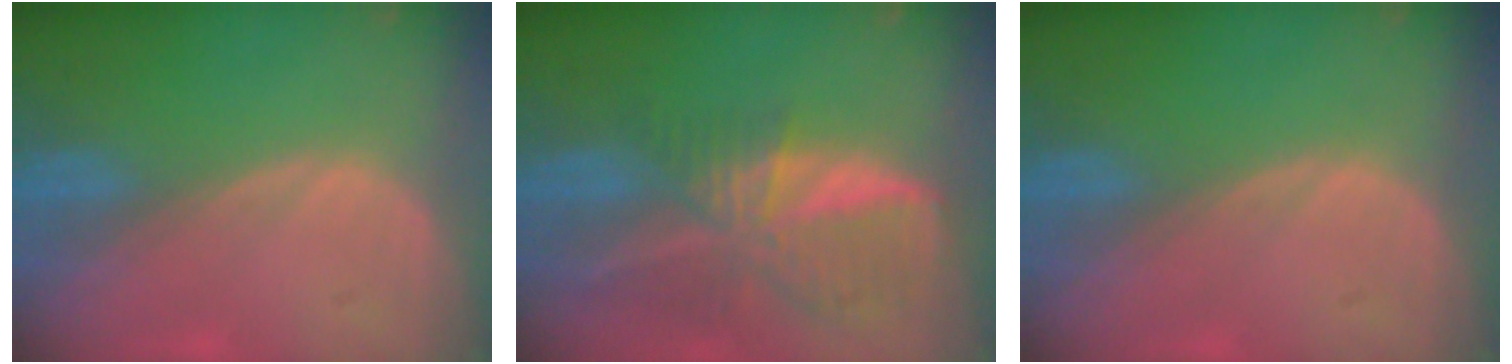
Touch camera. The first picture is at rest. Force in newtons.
{"total": 9.5, "press": 8.4, "slide": 4.6}
{"total": 0.0}